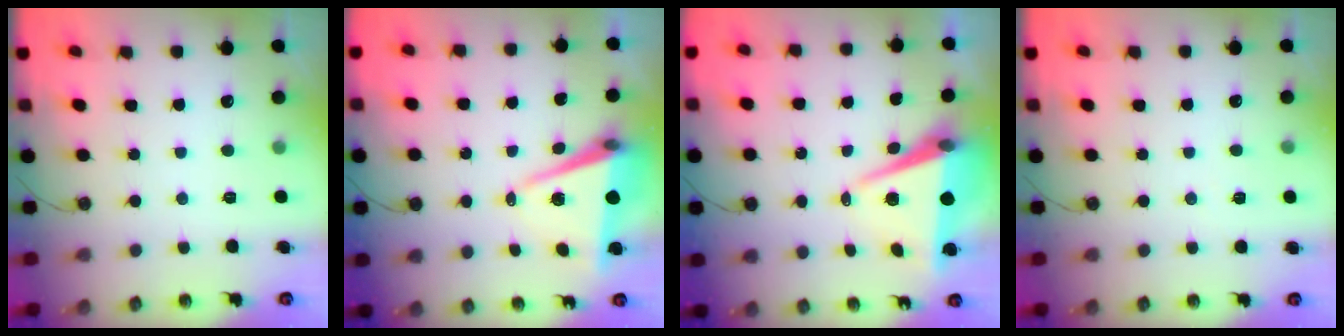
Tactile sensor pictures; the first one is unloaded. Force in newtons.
{"total": 7.4, "press": 6.2, "slide": 4.1}
{"total": 8.3, "press": 7.2, "slide": 4.2}
{"total": 2.4, "press": 2.2, "slide": 1.1}